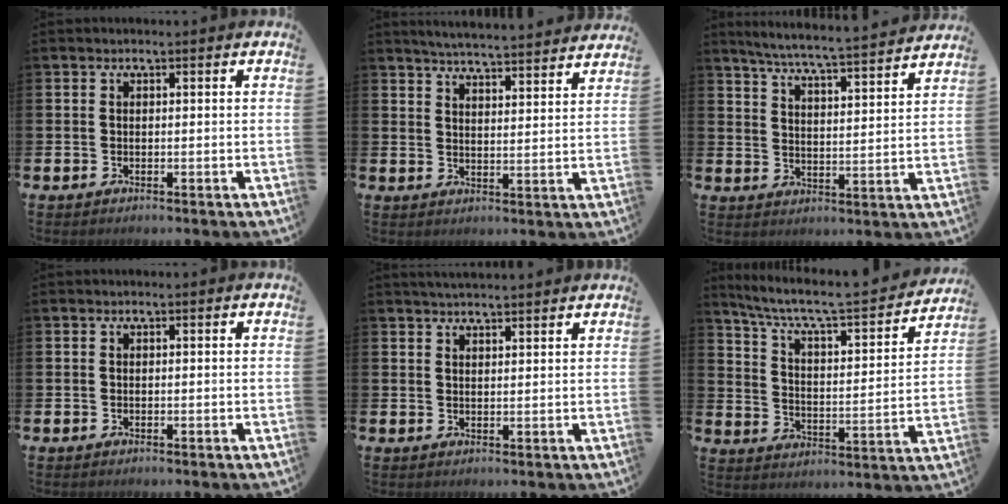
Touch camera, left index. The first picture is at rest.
{"total": 5.2, "force": [5.1, -0.2, 0.6], "torque": [-0.027, -0.038, 0.090]}
{"total": 6.4, "force": [6.0, -0.4, 2.1], "torque": [-0.065, -0.047, 0.102]}
{"total": 0.0}
{"total": 2.8, "force": [2.7, 0.0, 0.3], "torque": [-0.012, -0.010, 0.050]}
{"total": 7.4, "force": [6.4, 1.3, 3.4], "torque": [-0.100, -0.048, 0.103]}